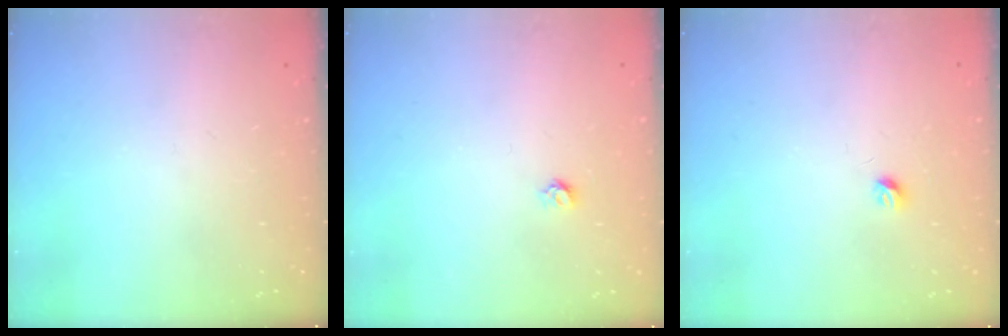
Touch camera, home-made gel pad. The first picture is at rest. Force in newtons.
{"total": 3.6, "press": 3.6, "slide": 0.3}
{"total": 3.6, "press": 3.5, "slide": 0.6}